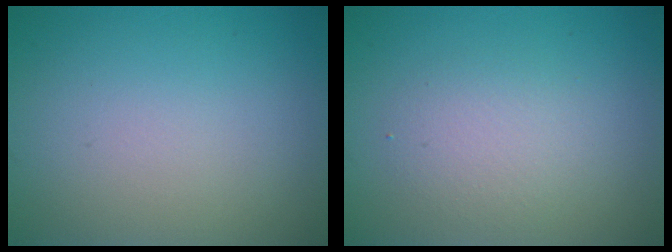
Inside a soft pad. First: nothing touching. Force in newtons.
{"total": 2.5, "press": 2.5, "slide": 0.3}